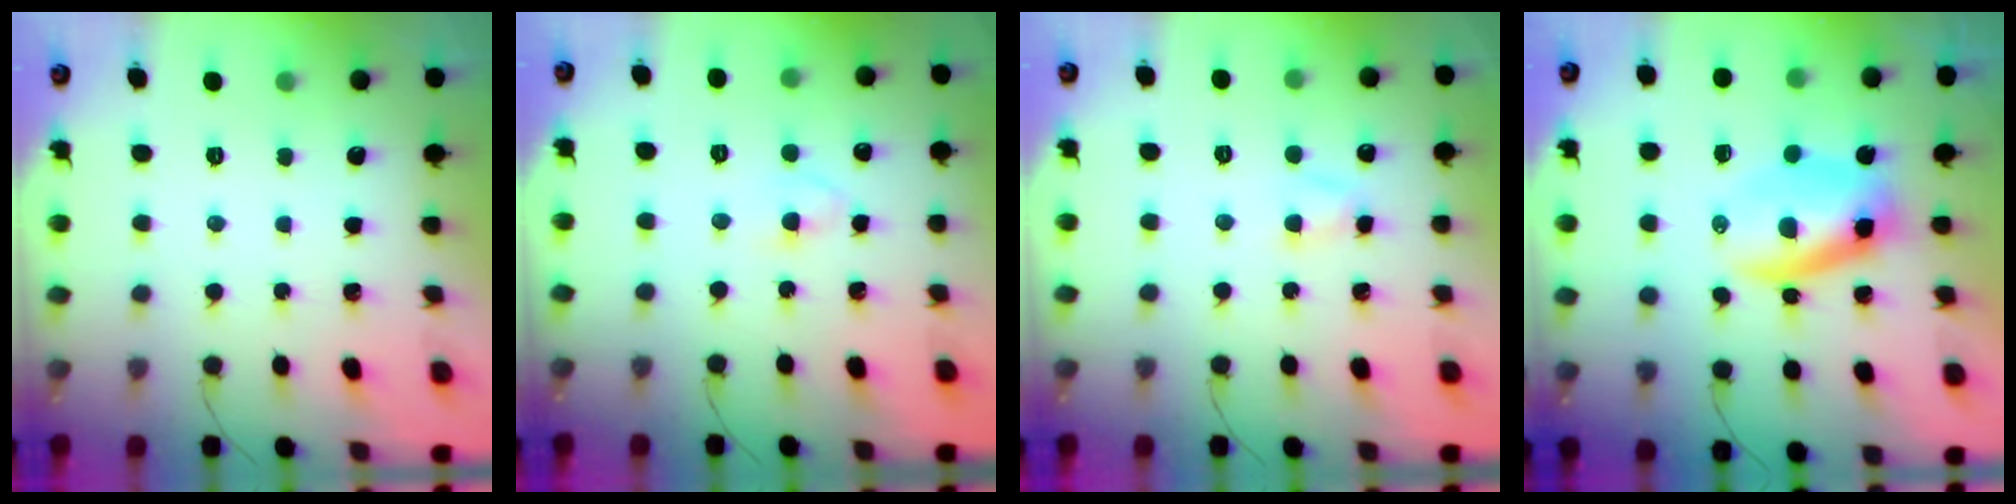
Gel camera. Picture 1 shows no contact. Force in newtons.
{"total": 2.9, "press": 2.7, "slide": 1.1}
{"total": 3.1, "press": 2.9, "slide": 1.0}
{"total": 7.4, "press": 7.1, "slide": 2.0}